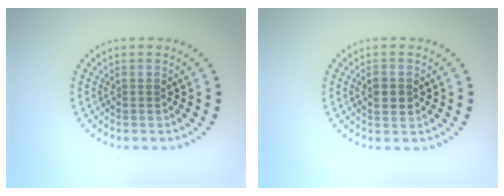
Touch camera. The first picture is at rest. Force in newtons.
{"total": 2.2, "press": 2.2, "slide": 0.0}